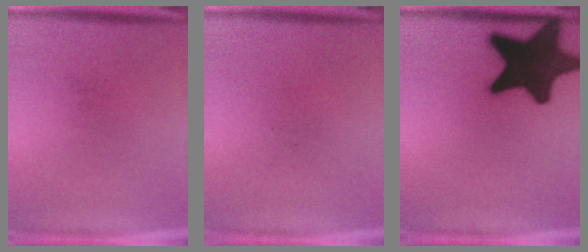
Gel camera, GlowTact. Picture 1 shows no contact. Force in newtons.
{"total": 0.0}
{"total": 17.6}